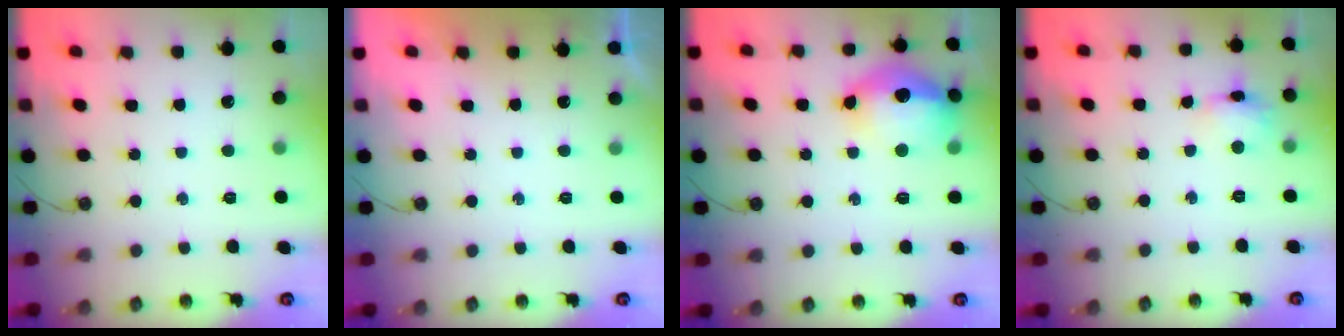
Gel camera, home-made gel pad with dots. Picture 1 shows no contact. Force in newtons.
{"total": 0.0}
{"total": 16.5, "press": 16.4, "slide": 1.5}
{"total": 7.6, "press": 7.6, "slide": 0.6}